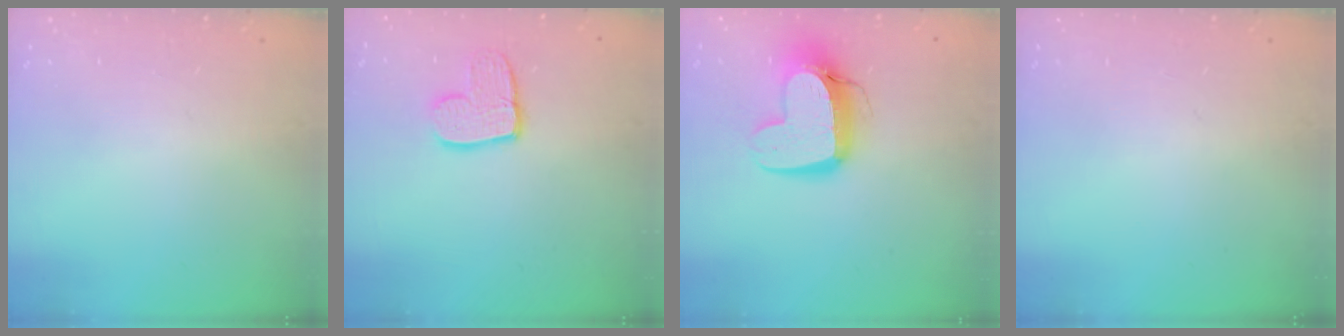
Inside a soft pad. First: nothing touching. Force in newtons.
{"total": 8.9, "press": 8.9, "slide": 0.4}
{"total": 12.4, "press": 12.3, "slide": 1.2}
{"total": 0.0}